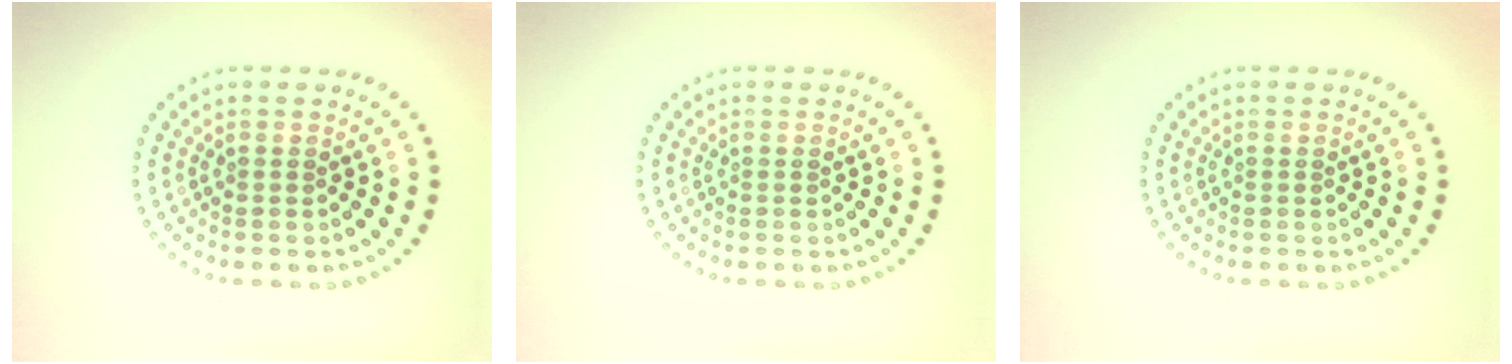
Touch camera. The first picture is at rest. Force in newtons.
{"total": 0.0}
{"total": 0.0}